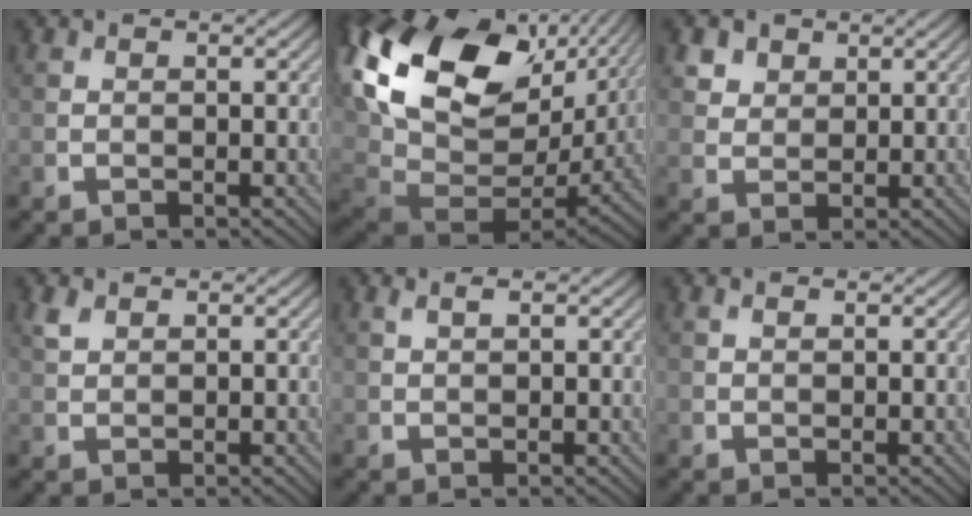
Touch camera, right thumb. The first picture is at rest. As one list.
[{"total": 21.6, "force": [6.6, 13.5, 15.6], "torque": [-0.344, -0.003, 0.151]}, {"total": 3.3, "force": [2.1, 2.3, 1.2], "torque": [-0.036, -0.008, 0.050]}, {"total": 1.5, "force": [1.0, 0.7, 0.8], "torque": [-0.022, 0.001, 0.023]}, {"total": 1.1, "force": [0.7, 0.3, 0.9], "torque": [-0.022, 0.005, 0.014]}, {"total": 0.7, "force": [0.5, 0.3, 0.4], "torque": [-0.011, 0.003, 0.009]}]